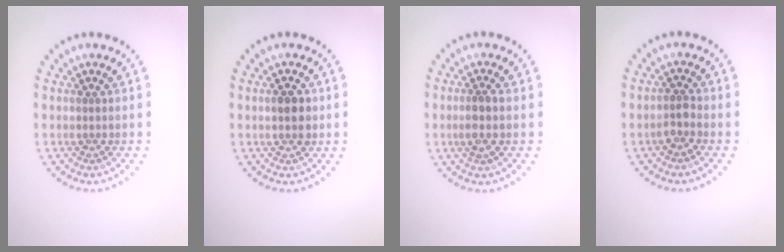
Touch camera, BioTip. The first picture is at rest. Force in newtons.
{"total": 2.2, "press": 2.2, "slide": 0.2}
{"total": 2.0, "press": 1.8, "slide": 0.9}
{"total": 1.6, "press": 1.3, "slide": 0.9}